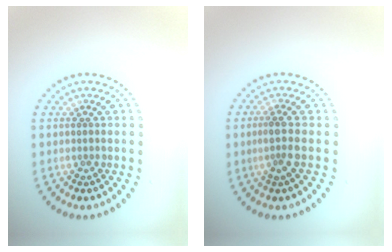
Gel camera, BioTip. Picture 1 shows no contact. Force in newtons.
{"total": 2.2, "press": 1.6, "slide": 1.5}